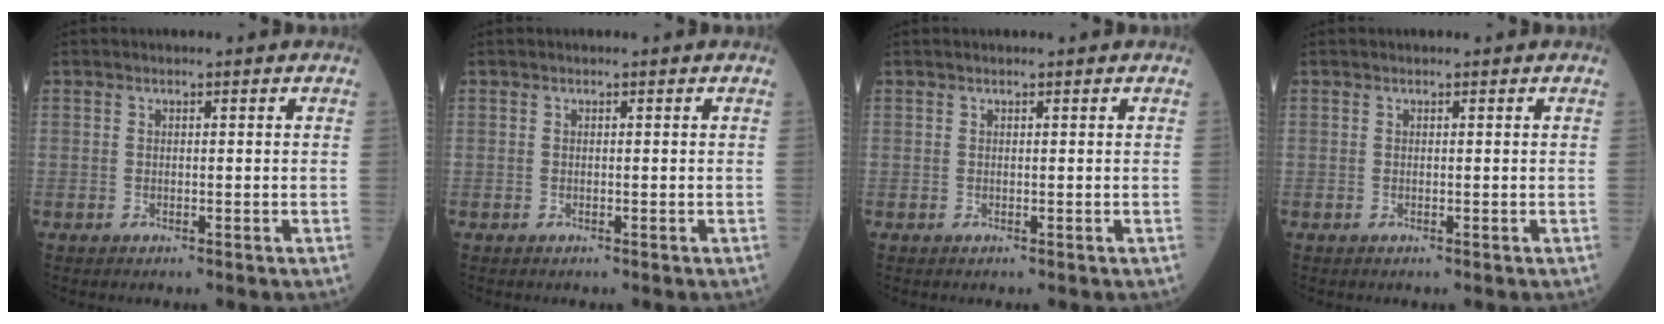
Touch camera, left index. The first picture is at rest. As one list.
[{"total": 0.0}, {"total": 0.6, "force": [0.5, 0.0, 0.2], "torque": [-0.005, 0.010, 0.008]}, {"total": 0.0}]